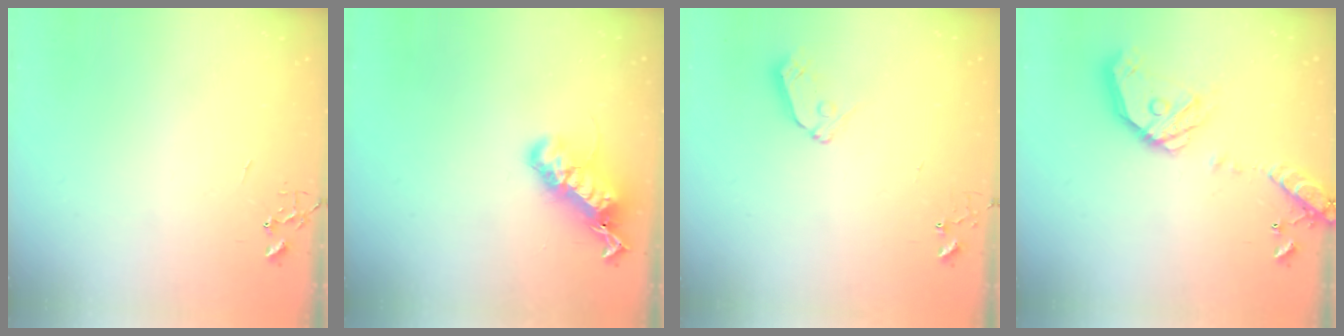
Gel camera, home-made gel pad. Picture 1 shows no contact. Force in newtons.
{"total": 19.9, "press": 19.9, "slide": 0.3}
{"total": 7.0, "press": 7.0, "slide": 0.6}
{"total": 18.1, "press": 17.8, "slide": 3.3}